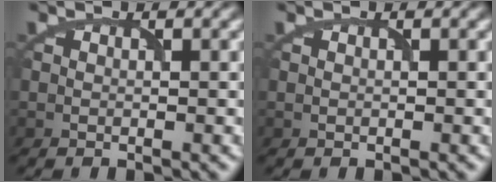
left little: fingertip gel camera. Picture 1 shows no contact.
{"total": 0.0}